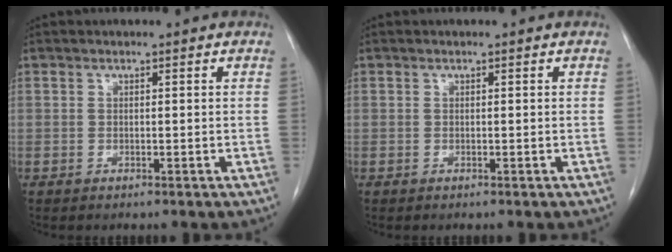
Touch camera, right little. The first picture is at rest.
{"total": 0.0}